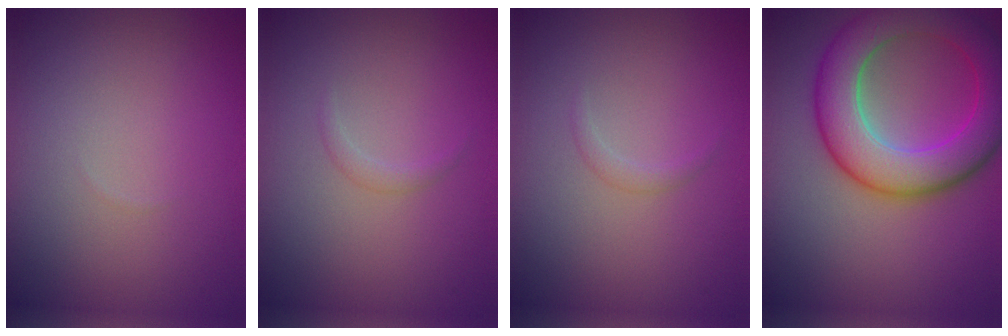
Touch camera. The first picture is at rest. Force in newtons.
{"total": 0.7, "press": 0.7, "slide": 0.0}
{"total": 0.7, "press": 0.7, "slide": 0.0}
{"total": 8.6, "press": 8.6, "slide": 0.2}